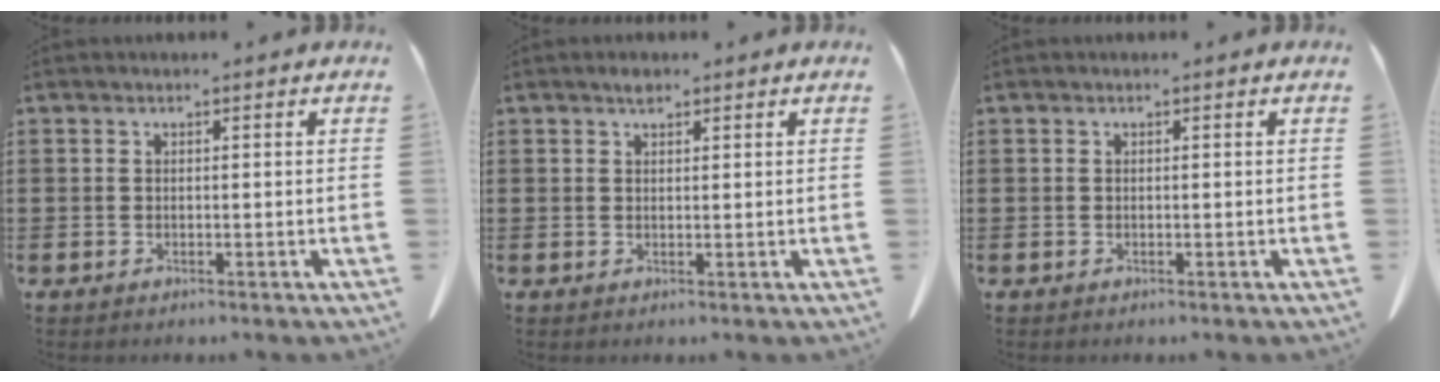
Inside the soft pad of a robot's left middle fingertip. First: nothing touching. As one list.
[{"total": 1.4, "force": [1.1, 0.5, 0.7], "torque": [-0.016, 0.001, 0.020]}, {"total": 0.0}]